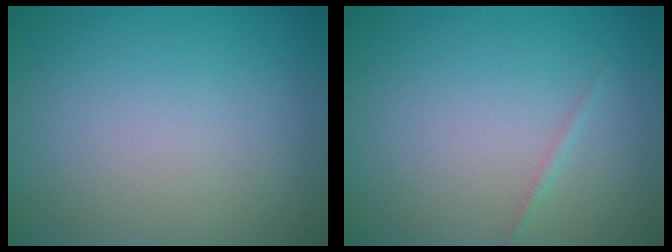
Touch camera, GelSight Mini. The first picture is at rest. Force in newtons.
{"total": 0.6, "press": 0.6, "slide": 0.1}